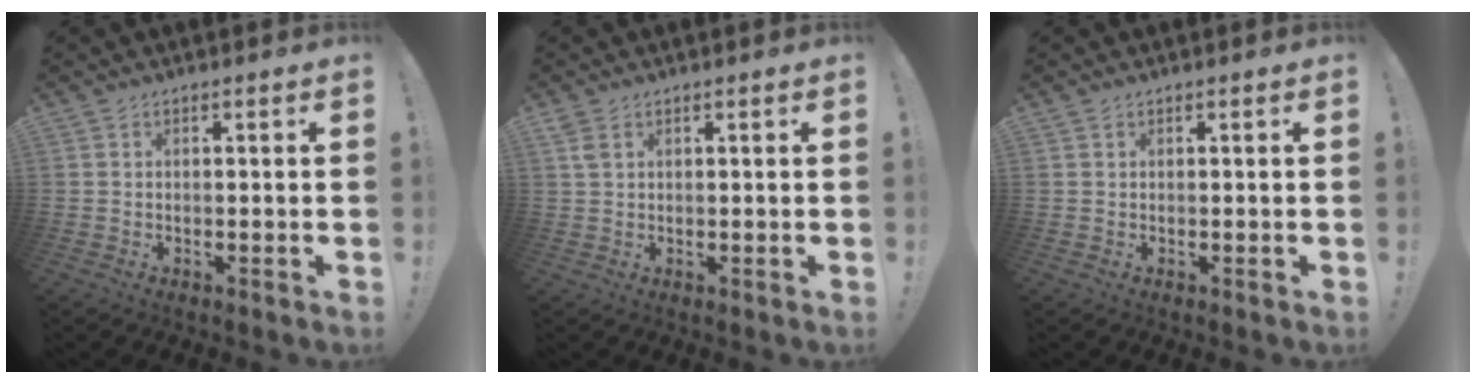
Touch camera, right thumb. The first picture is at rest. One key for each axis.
{"total": 2.5, "fx": 1.4, "fy": 1.4, "fz": 1.5, "tx": -0.030, "ty": -0.001, "tz": 0.027}
{"total": 0.0}